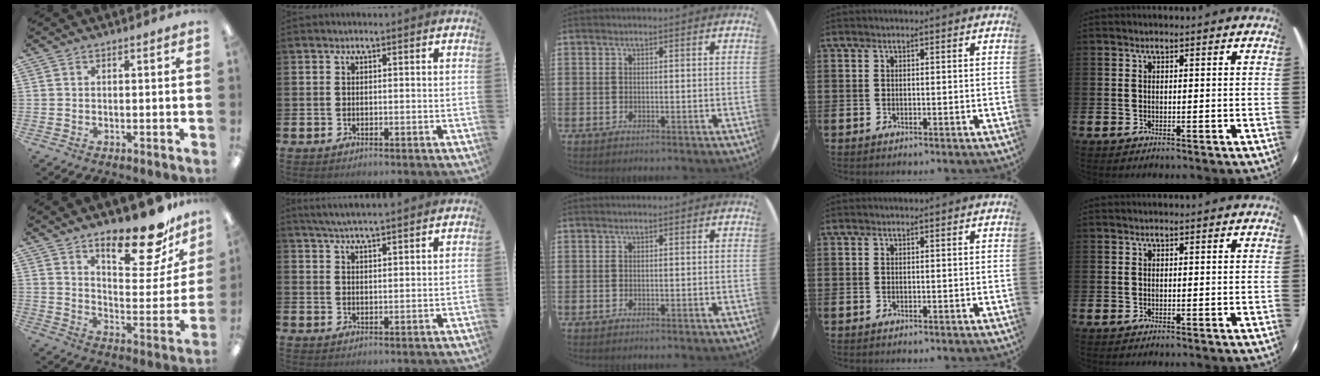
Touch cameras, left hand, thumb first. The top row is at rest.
{"thumb": {"total": 19.8, "force": [14.1, 6.6, 12.1], "torque": [-0.166, -0.093, 0.227]}, "index": {"total": 4.8, "force": [4.7, -0.3, 0.9], "torque": [-0.037, -0.015, 0.086]}}